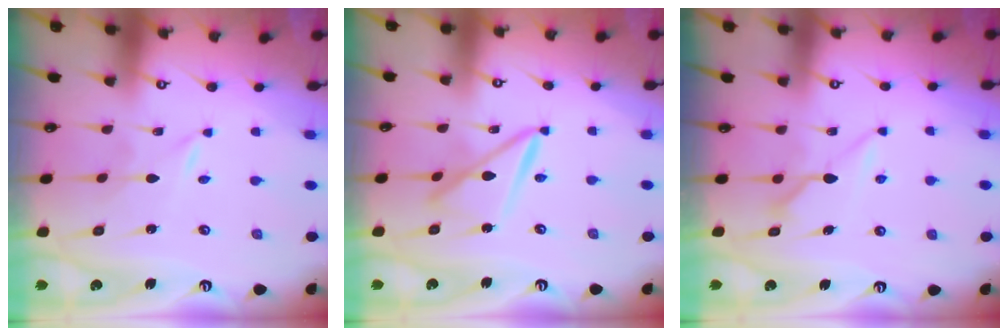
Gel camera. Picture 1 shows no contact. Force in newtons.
{"total": 10.4, "press": 10.3, "slide": 1.1}
{"total": 7.5, "press": 7.5, "slide": 0.8}